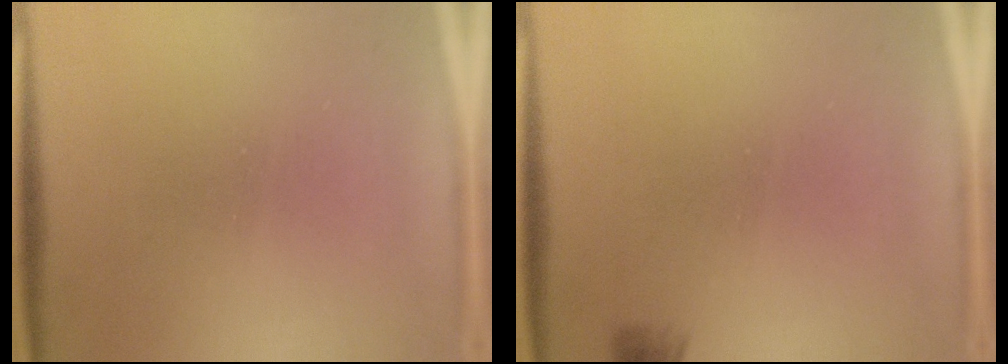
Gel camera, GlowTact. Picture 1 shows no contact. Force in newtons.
{"total": 2.9}